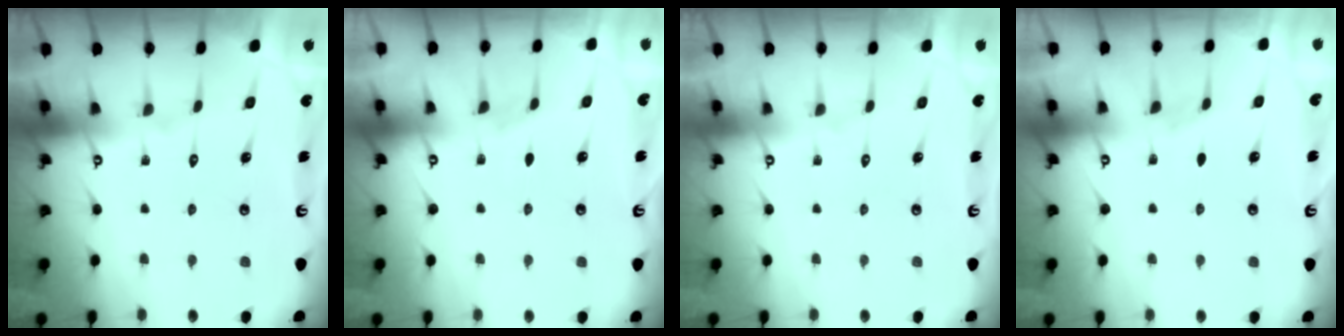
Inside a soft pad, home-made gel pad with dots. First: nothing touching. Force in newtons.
{"total": 2.5, "press": 2.5, "slide": 0.4}
{"total": 0.0}
{"total": 2.5, "press": 2.5, "slide": 0.4}